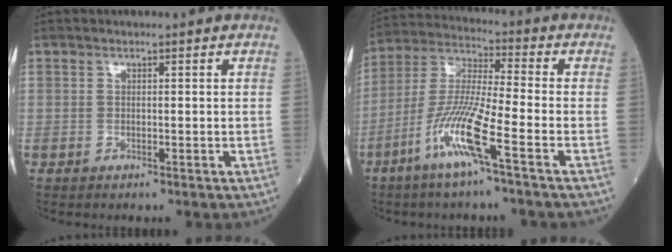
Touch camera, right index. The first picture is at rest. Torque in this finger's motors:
{"motor_torque": [0.37, -0.31, 0.33, 0.21]}